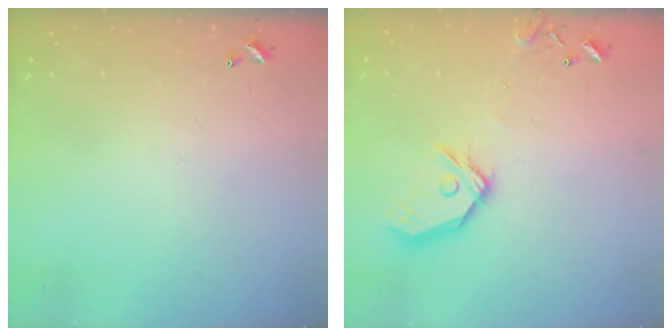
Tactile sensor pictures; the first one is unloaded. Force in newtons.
{"total": 14.2, "press": 14.0, "slide": 2.3}